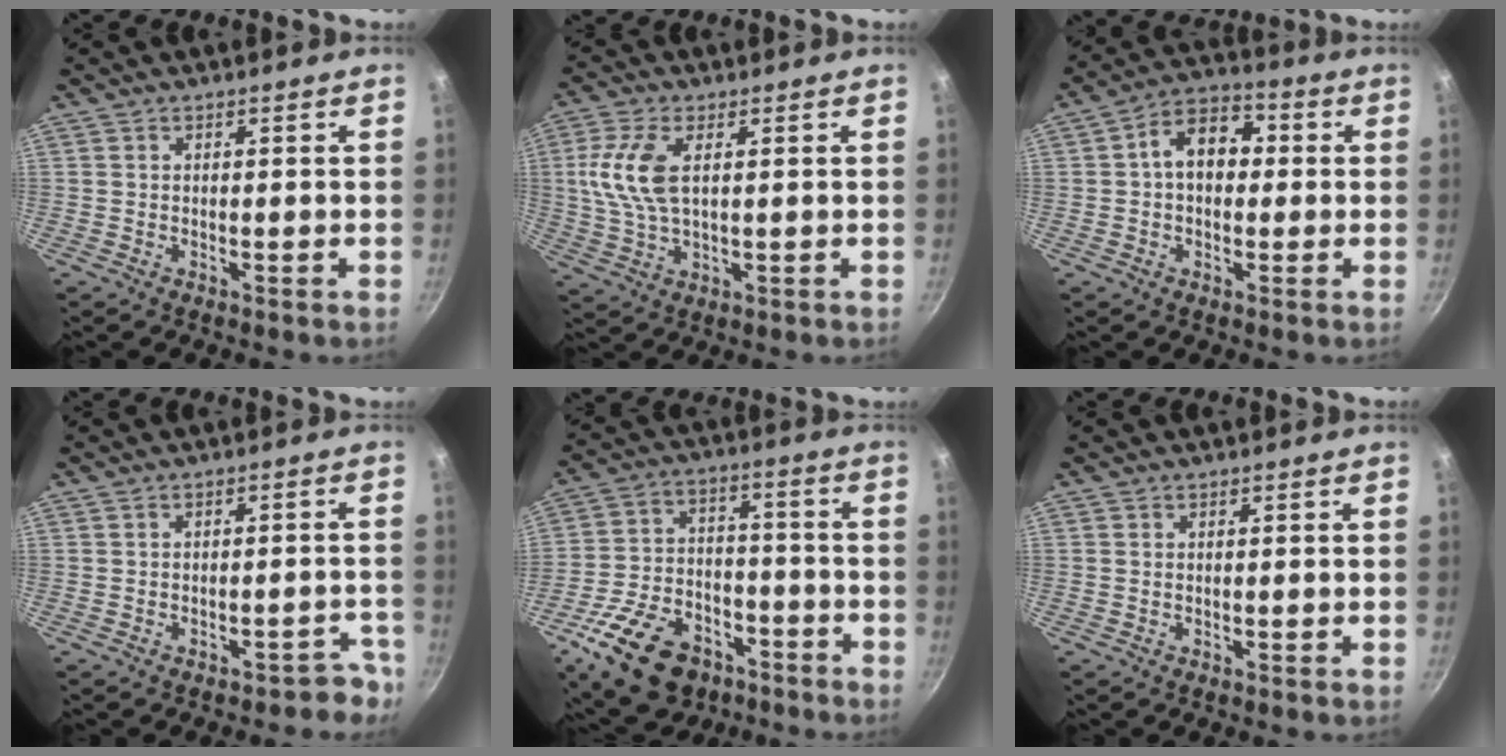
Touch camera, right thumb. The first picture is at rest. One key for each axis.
{"total": 9.5, "fx": 1.9, "fy": 4.7, "fz": 8.1, "tx": -0.168, "ty": 0.004, "tz": 0.036}
{"total": 9.8, "fx": 0.9, "fy": 6.9, "fz": 6.9, "tx": -0.069, "ty": 0.028, "tz": -0.001}
{"total": 4.2, "fx": -3.0, "fy": 2.5, "fz": 1.6, "tx": 0.021, "ty": 0.047, "tz": -0.017}
{"total": 19.1, "fx": -10.9, "fy": 11.8, "fz": 10.4, "tx": -0.161, "ty": 0.056, "tz": -0.174}
{"total": 0.0}